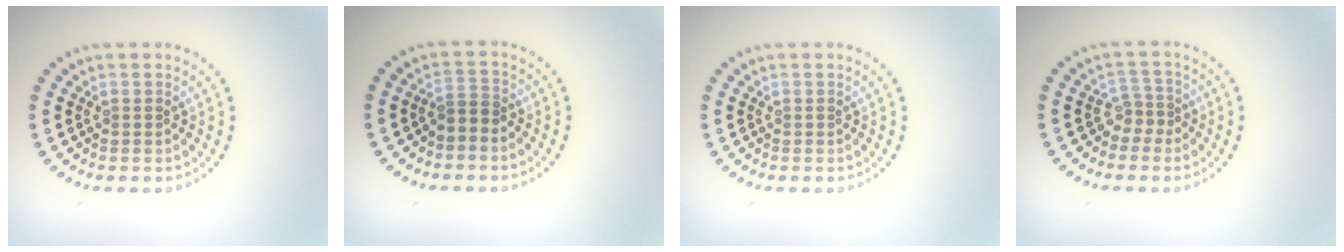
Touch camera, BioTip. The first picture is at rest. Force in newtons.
{"total": 1.8, "press": 1.4, "slide": 1.1}
{"total": 0.0}
{"total": 1.6, "press": 1.1, "slide": 1.2}